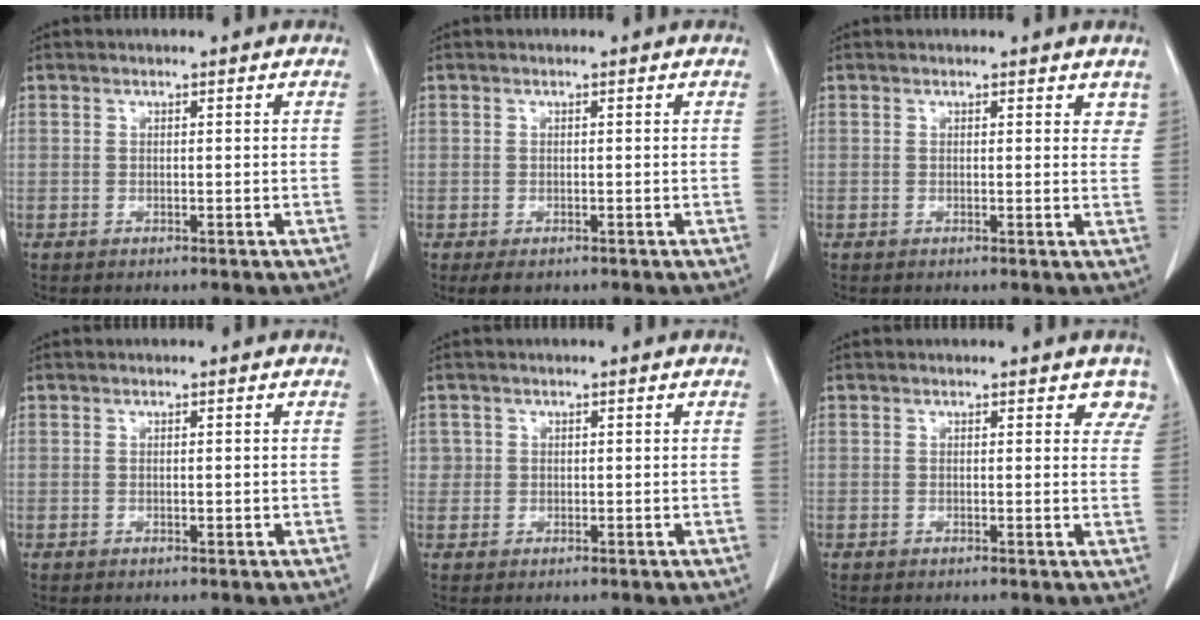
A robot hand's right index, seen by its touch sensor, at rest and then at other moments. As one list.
[{"total": 1.9, "force": [-1.0, 1.3, 0.9], "torque": [-0.014, 0.000, -0.008]}, {"total": 2.5, "force": [2.0, 1.2, 0.9], "torque": [0.005, -0.003, 0.011]}, {"total": 0.6, "force": [0.0, 0.3, 0.5], "torque": [-0.009, -0.001, 0.003]}, {"total": 1.8, "force": [0.4, 1.7, -0.1], "torque": [0.018, 0.003, 0.002]}, {"total": 3.5, "force": [3.0, 1.7, 0.7], "torque": [0.018, -0.007, 0.010]}]